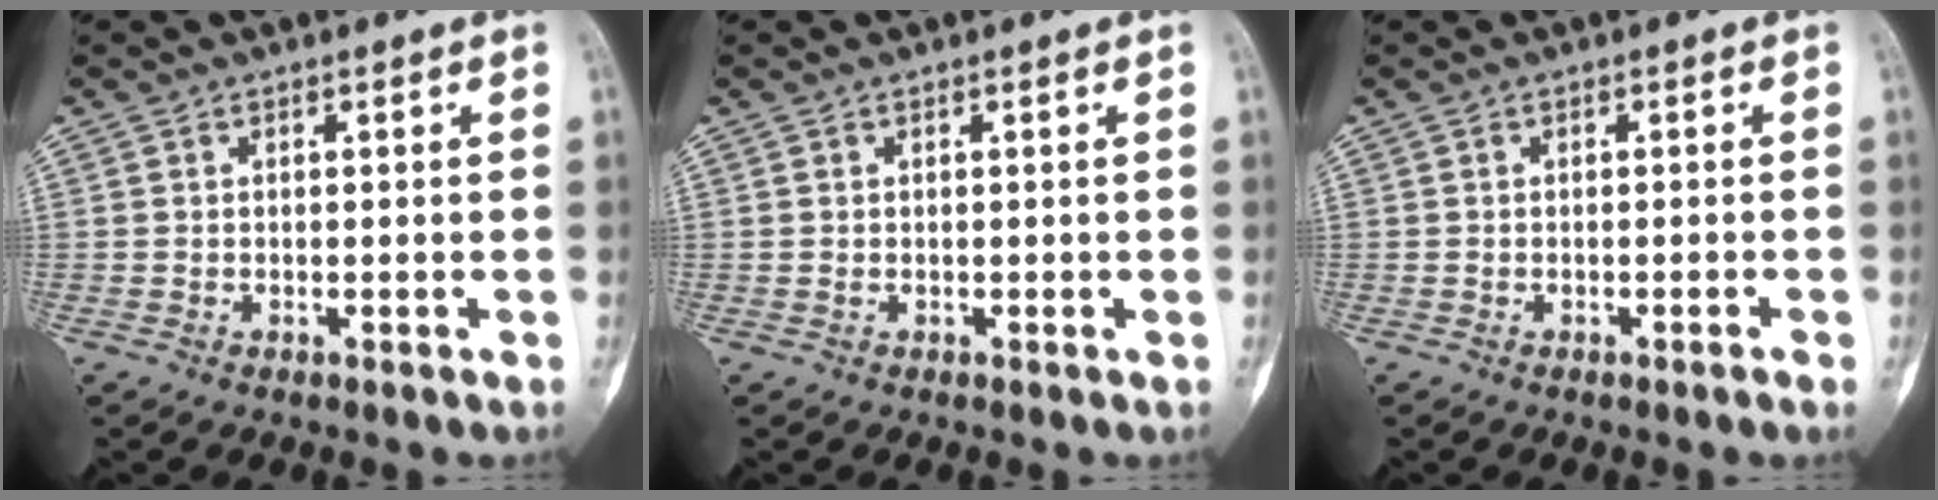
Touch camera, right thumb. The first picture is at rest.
{"total": 0.0}
{"total": 0.9, "force": [-0.6, 0.0, 0.6], "torque": [-0.020, 0.006, -0.008]}